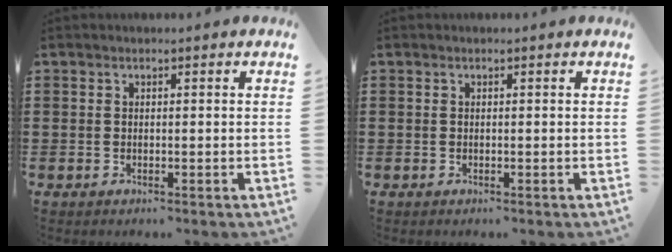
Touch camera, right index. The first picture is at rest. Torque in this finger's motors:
{"motor_torque": [0.06, 0.06, 0.00, 0.00]}